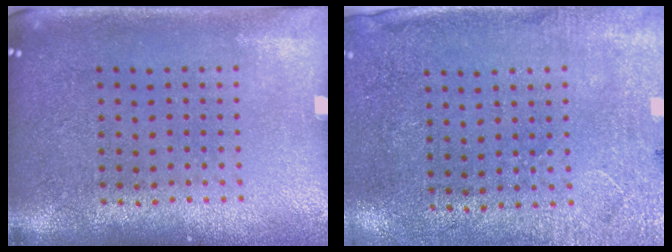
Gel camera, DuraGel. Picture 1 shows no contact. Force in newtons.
{"total": 2.6, "press": 2.2, "slide": 1.5}